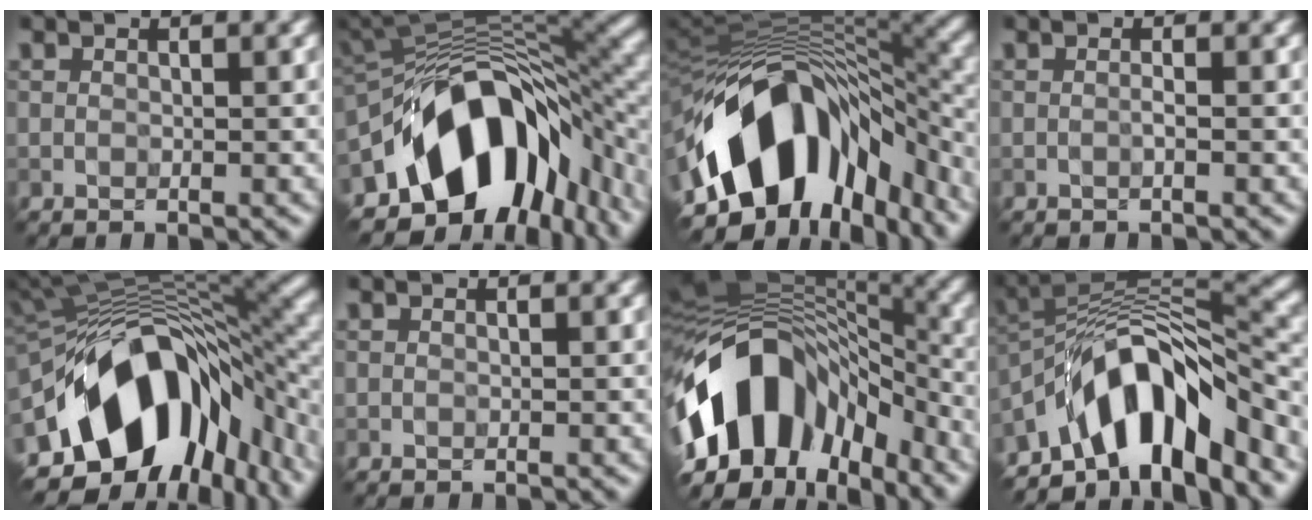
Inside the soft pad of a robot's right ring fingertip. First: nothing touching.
{"total": 14.4, "force": [-6.6, 8.3, 9.8], "torque": [-0.151, 0.017, -0.103]}
{"total": 15.2, "force": [-7.4, 8.3, 10.3], "torque": [-0.184, 0.014, -0.098]}
{"total": 1.1, "force": [-1.1, -0.1, 0.3], "torque": [-0.005, 0.003, -0.012]}
{"total": 15.7, "force": [-6.2, 9.1, 11.2], "torque": [-0.197, 0.015, -0.086]}
{"total": 0.0}
{"total": 13.1, "force": [-6.0, 8.1, 8.3], "torque": [-0.149, 0.022, -0.097]}
{"total": 11.9, "force": [-7.9, 4.7, 7.4], "torque": [-0.108, 0.016, -0.130]}